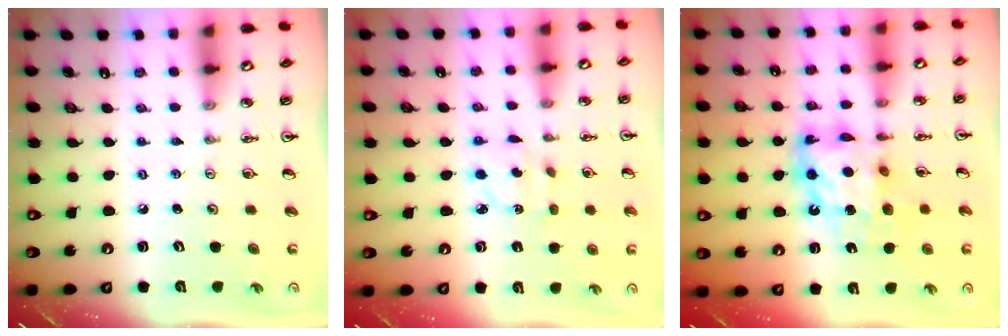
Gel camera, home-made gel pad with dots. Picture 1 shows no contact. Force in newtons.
{"total": 2.6, "press": 2.5, "slide": 0.3}
{"total": 12.9, "press": 12.8, "slide": 1.3}